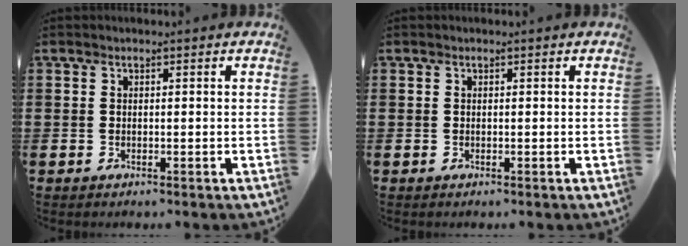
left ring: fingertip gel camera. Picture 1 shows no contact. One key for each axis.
{"total": 0.0}